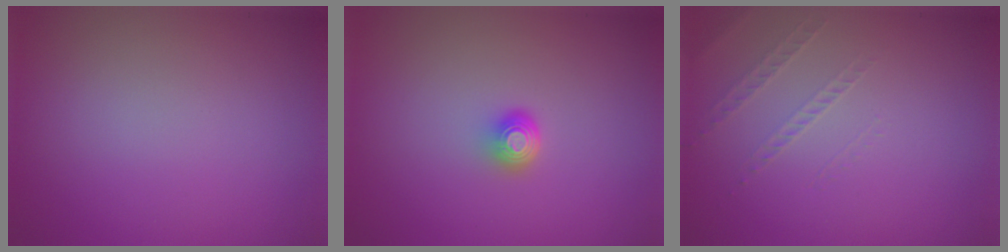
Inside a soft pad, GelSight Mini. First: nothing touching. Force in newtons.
{"total": 1.6, "press": 1.2, "slide": 1.1}
{"total": 1.0, "press": 0.4, "slide": 0.9}